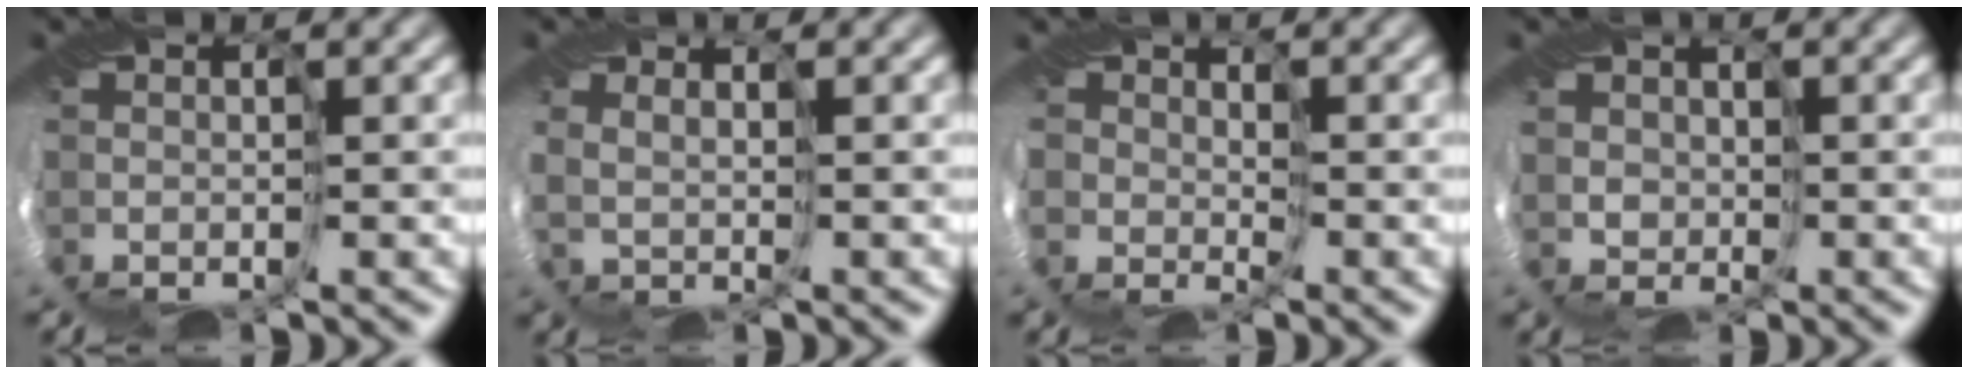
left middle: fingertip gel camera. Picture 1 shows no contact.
{"total": 2.3, "force": [2.1, -0.5, -0.9], "torque": [0.010, 0.011, 0.026]}
{"total": 1.8, "force": [0.8, 1.5, -0.2], "torque": [-0.012, -0.007, 0.026]}
{"total": 2.3, "force": [1.4, -0.1, -1.9], "torque": [0.023, 0.005, 0.027]}